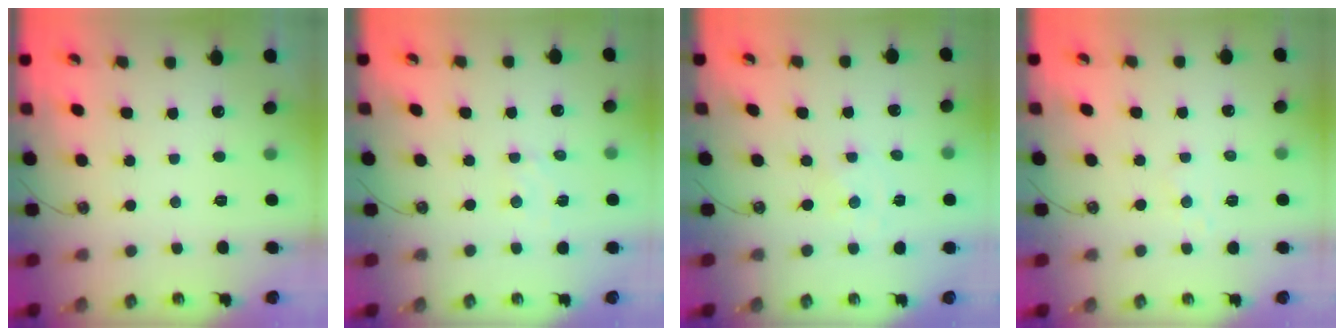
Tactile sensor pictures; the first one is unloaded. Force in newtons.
{"total": 4.2, "press": 4.2, "slide": 0.7}
{"total": 0.0}
{"total": 5.0, "press": 4.9, "slide": 0.6}